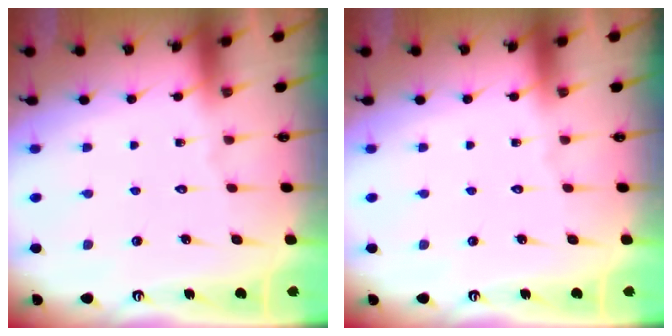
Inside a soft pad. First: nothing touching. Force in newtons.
{"total": 0.0}